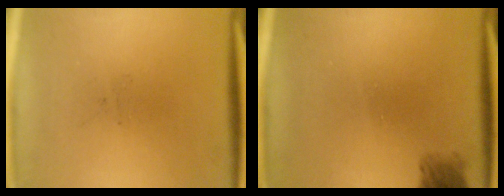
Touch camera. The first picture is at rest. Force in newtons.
{"total": 2.1}